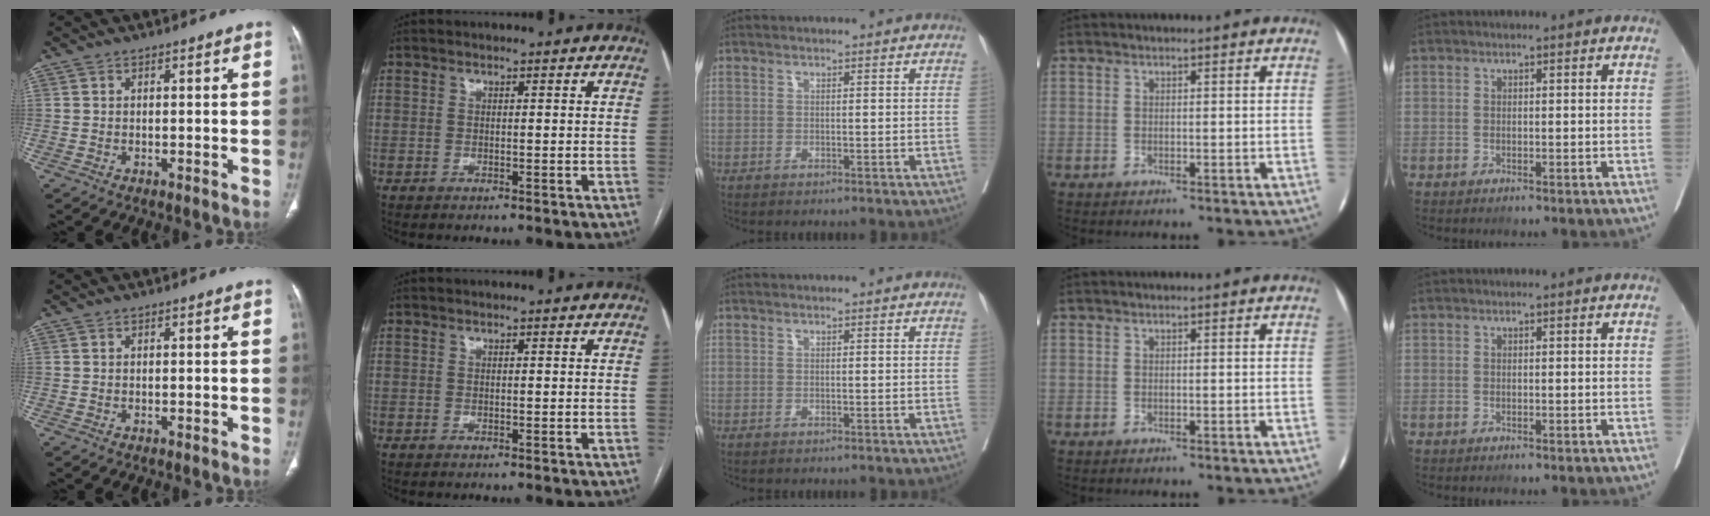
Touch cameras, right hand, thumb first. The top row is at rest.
{}